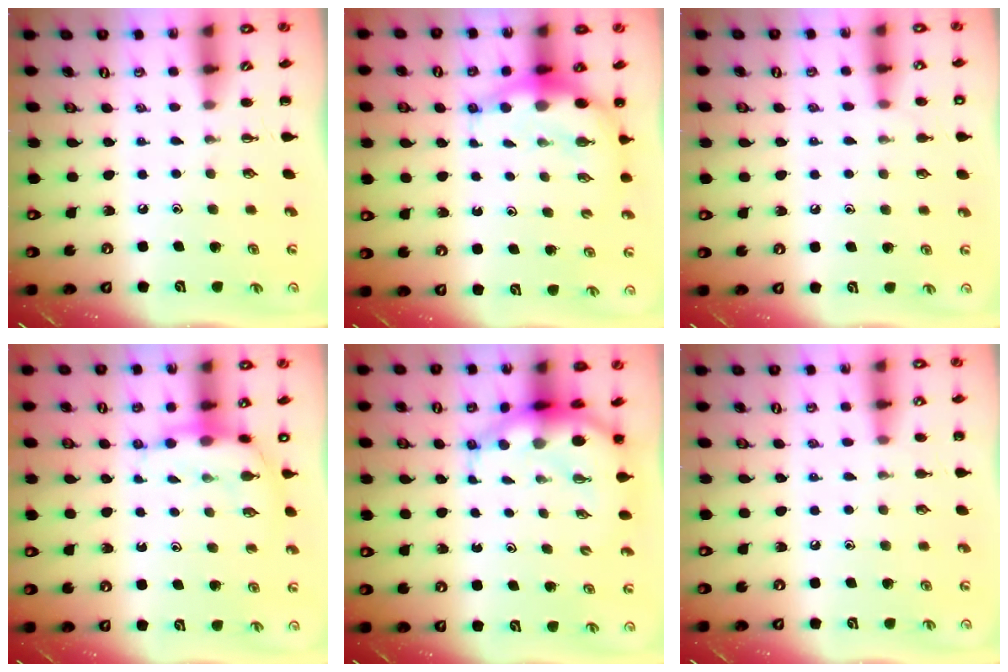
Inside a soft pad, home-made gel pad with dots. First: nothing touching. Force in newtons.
{"total": 6.9, "press": 6.7, "slide": 1.6}
{"total": 6.1, "press": 5.8, "slide": 1.9}
{"total": 7.9, "press": 7.8, "slide": 1.5}
{"total": 6.8, "press": 6.6, "slide": 1.7}
{"total": 6.8, "press": 6.5, "slide": 2.0}